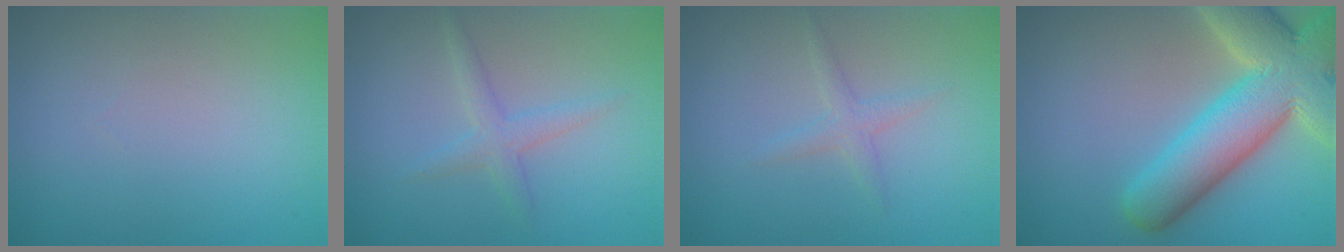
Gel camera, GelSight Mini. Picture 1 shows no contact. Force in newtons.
{"total": 2.0, "press": 2.0, "slide": 0.1}
{"total": 1.4, "press": 1.4, "slide": 0.1}
{"total": 10.7, "press": 10.7, "slide": 1.0}